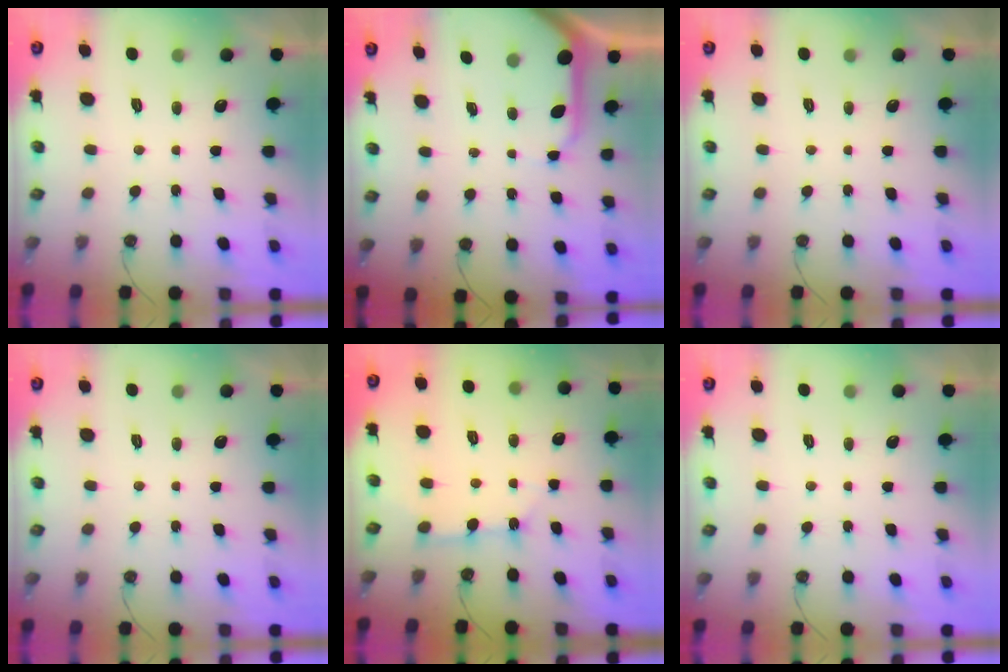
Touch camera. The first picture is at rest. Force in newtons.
{"total": 7.3, "press": 7.3, "slide": 0.7}
{"total": 0.0}
{"total": 0.0}
{"total": 4.4, "press": 4.4, "slide": 0.5}
{"total": 0.0}